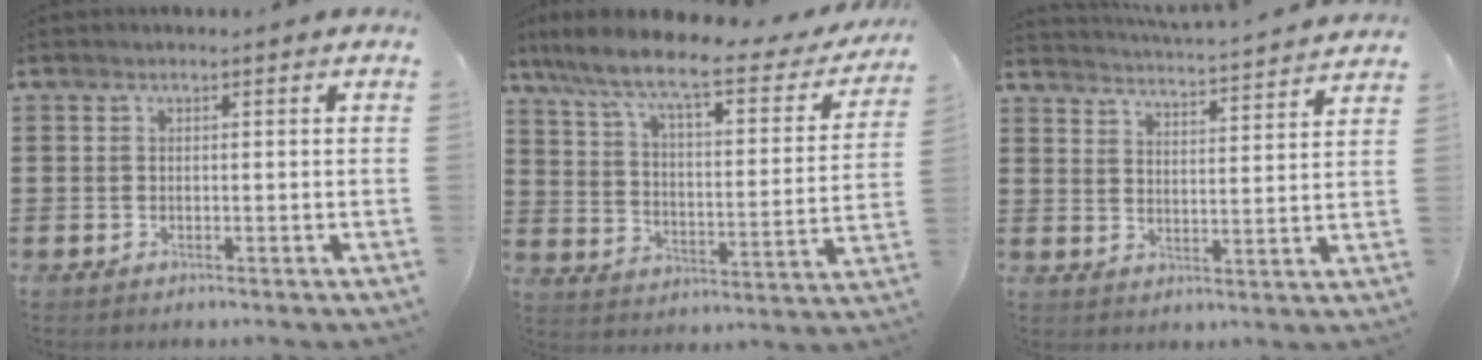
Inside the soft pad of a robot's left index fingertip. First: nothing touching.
{"total": 9.2, "force": [7.2, 1.1, 5.6], "torque": [-0.135, -0.046, 0.117]}
{"total": 4.1, "force": [4.0, -0.8, 0.3], "torque": [-0.028, -0.035, 0.064]}